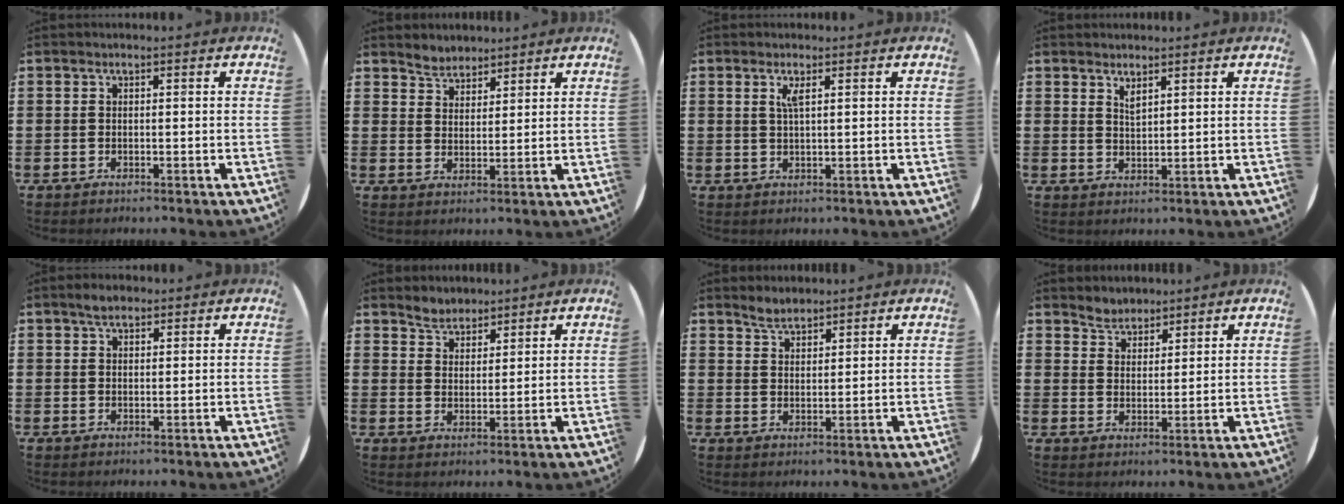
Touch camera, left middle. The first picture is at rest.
{"total": 3.1, "force": [3.0, 1.0, -0.3], "torque": [-0.001, -0.004, 0.057]}
{"total": 1.8, "force": [1.0, 0.2, 1.5], "torque": [-0.024, 0.000, 0.014]}
{"total": 1.7, "force": [1.6, 0.3, 0.6], "torque": [-0.006, -0.002, 0.027]}
{"total": 2.2, "force": [1.7, 0.9, 0.9], "torque": [-0.012, 0.003, 0.030]}
{"total": 3.2, "force": [3.0, 1.1, -0.2], "torque": [-0.004, -0.005, 0.058]}
{"total": 2.8, "force": [2.6, 0.9, 0.4], "torque": [-0.012, 0.001, 0.050]}
{"total": 3.1, "force": [2.9, 0.8, -0.5], "torque": [0.001, -0.005, 0.057]}